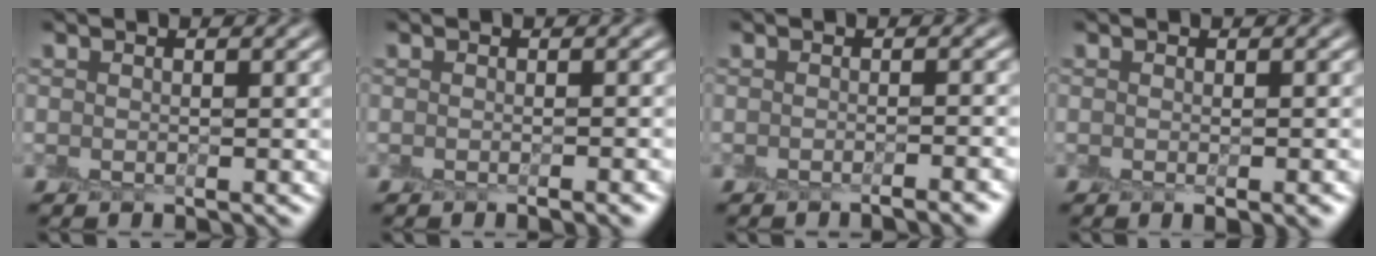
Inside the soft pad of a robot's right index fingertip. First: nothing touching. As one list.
[{"total": 1.8, "force": [-1.2, 0.2, 1.3], "torque": [-0.008, -0.005, -0.012]}, {"total": 2.5, "force": [-1.9, 0.2, 1.5], "torque": [-0.008, 0.000, -0.027]}, {"total": 1.7, "force": [-0.8, 0.1, 1.5], "torque": [-0.023, -0.009, -0.010]}]